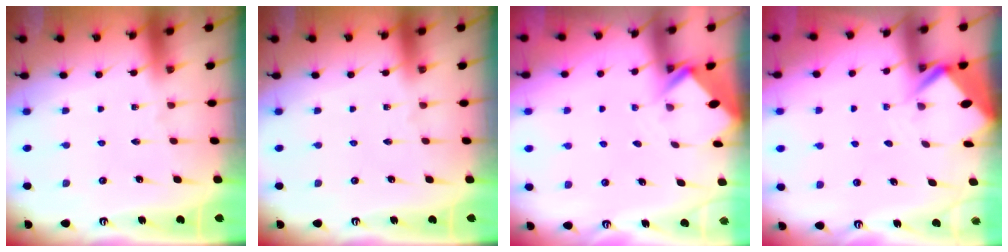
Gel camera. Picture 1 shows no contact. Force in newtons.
{"total": 0.0}
{"total": 2.7, "press": 2.7, "slide": 0.2}
{"total": 3.7, "press": 3.7, "slide": 0.3}